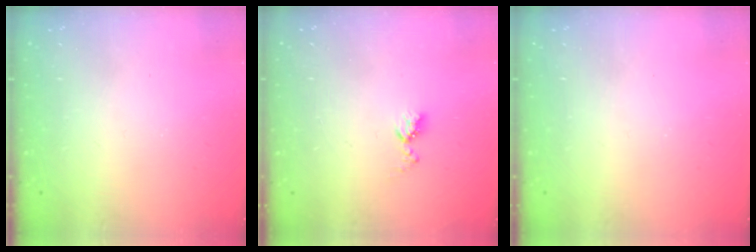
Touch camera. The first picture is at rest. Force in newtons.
{"total": 6.0, "press": 5.9, "slide": 0.8}
{"total": 0.0}